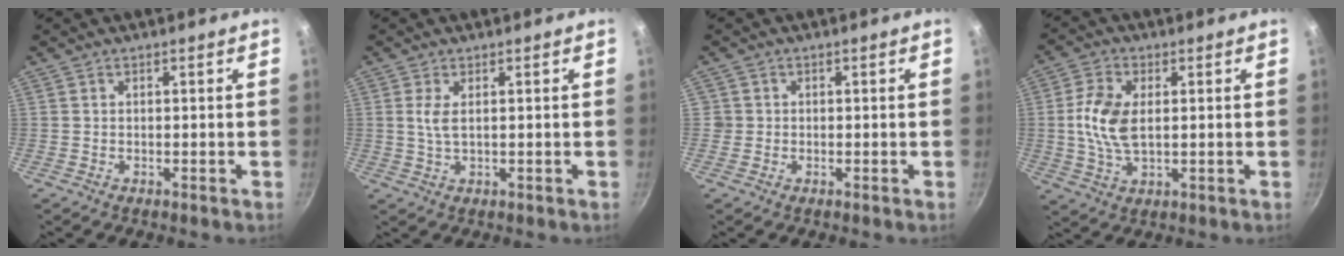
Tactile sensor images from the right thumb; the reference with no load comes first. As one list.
[{"total": 3.0, "force": [0.8, 1.2, 2.6], "torque": [-0.055, -0.006, 0.017]}, {"total": 1.4, "force": [-0.1, 1.4, 0.2], "torque": [0.006, 0.007, -0.002]}, {"total": 9.0, "force": [0.9, 5.0, 7.5], "torque": [-0.153, 0.003, 0.017]}]